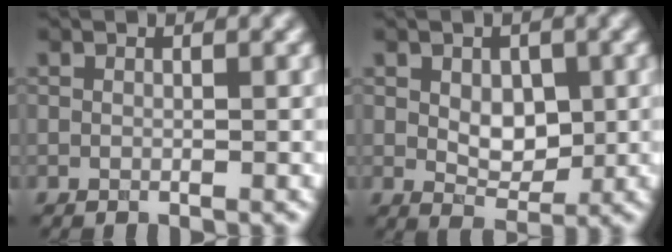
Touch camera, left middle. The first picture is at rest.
{"total": 3.1, "force": [0.4, 2.1, 2.3], "torque": [-0.041, -0.005, 0.010]}